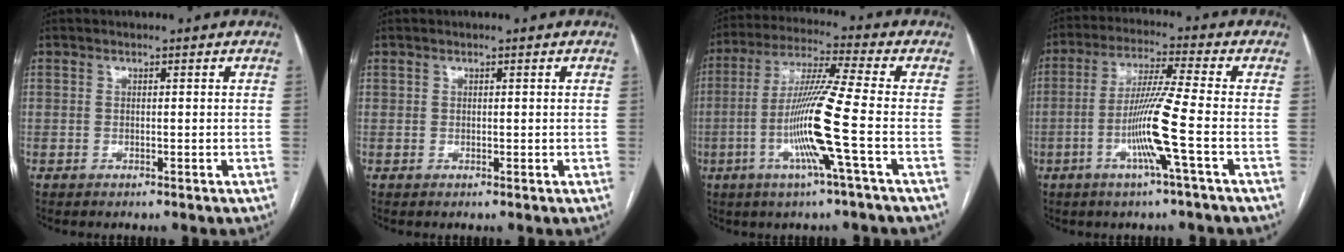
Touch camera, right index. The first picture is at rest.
{"total": 0.6, "force": [0.4, 0.4, 0.1], "torque": [0.008, -0.001, 0.006]}
{"total": 12.8, "force": [-3.3, -1.7, 12.2], "torque": [-0.239, -0.010, -0.072]}
{"total": 9.8, "force": [-3.0, -1.6, 9.2], "torque": [-0.179, -0.009, -0.062]}